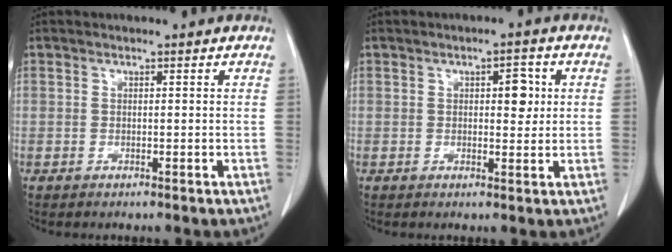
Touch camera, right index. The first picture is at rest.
{"total": 3.5, "force": [0.8, 1.6, 3.0], "torque": [-0.038, 0.005, 0.012]}